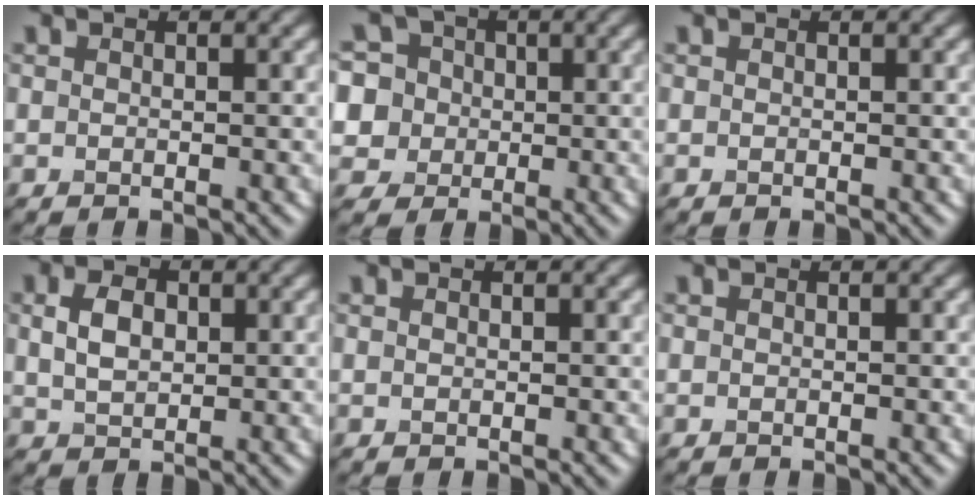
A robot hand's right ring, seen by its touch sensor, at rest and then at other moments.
{"total": 8.5, "force": [1.9, 7.7, 3.0], "torque": [-0.071, 0.042, 0.010]}
{"total": 0.0}
{"total": 3.2, "force": [0.7, 2.2, 2.3], "torque": [-0.049, 0.004, 0.014]}
{"total": 0.0}
{"total": 0.0}